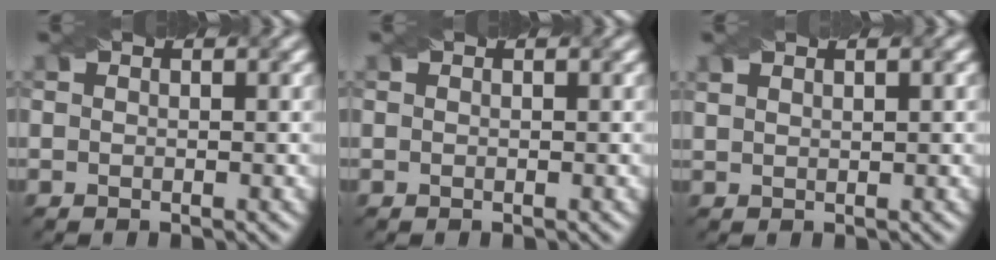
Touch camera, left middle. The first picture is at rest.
{"total": 0.0}
{"total": 1.5, "force": [1.0, 0.5, 1.0], "torque": [-0.013, -0.001, 0.016]}